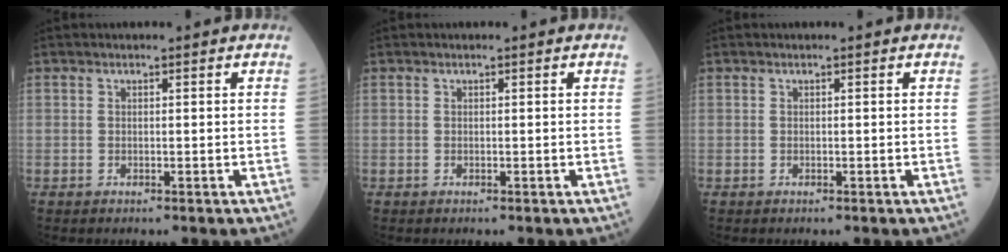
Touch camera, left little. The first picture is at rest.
{"total": 0.0}
{"total": 0.0}